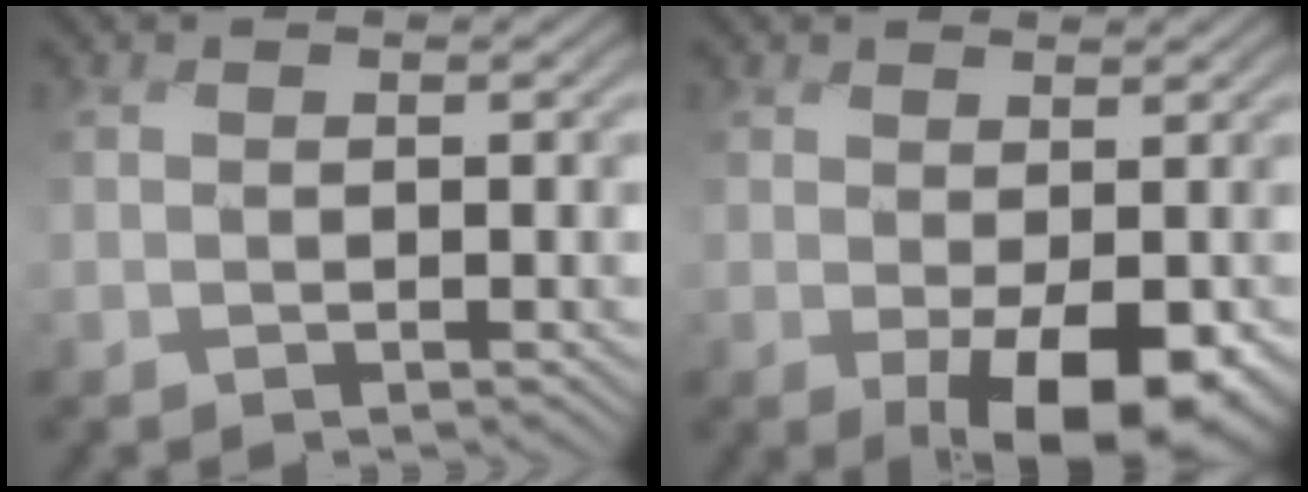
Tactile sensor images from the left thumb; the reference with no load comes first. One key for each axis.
{"total": 6.3, "fx": -1.6, "fy": 2.8, "fz": 5.3, "tx": -0.096, "ty": -0.023, "tz": -0.016}